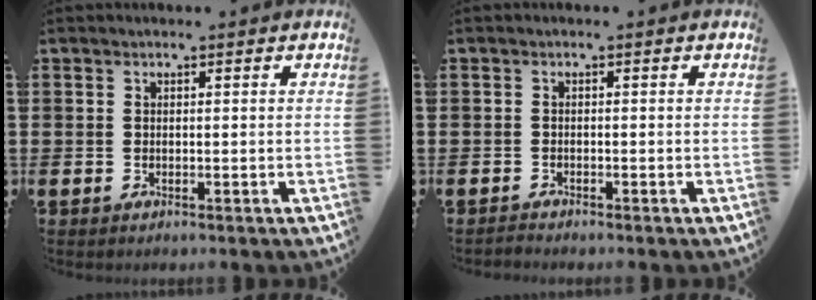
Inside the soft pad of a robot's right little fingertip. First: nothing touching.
{"total": 0.6, "force": [-0.6, 0.0, -0.1], "torque": [-0.001, -0.002, -0.013]}